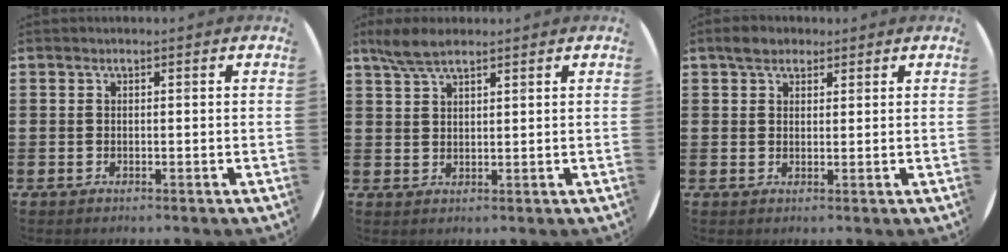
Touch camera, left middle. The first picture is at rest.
{"total": 4.4, "force": [3.4, 1.3, 2.4], "torque": [-0.054, 0.004, 0.063]}
{"total": 2.6, "force": [2.1, 1.3, 0.7], "torque": [-0.009, 0.005, 0.038]}